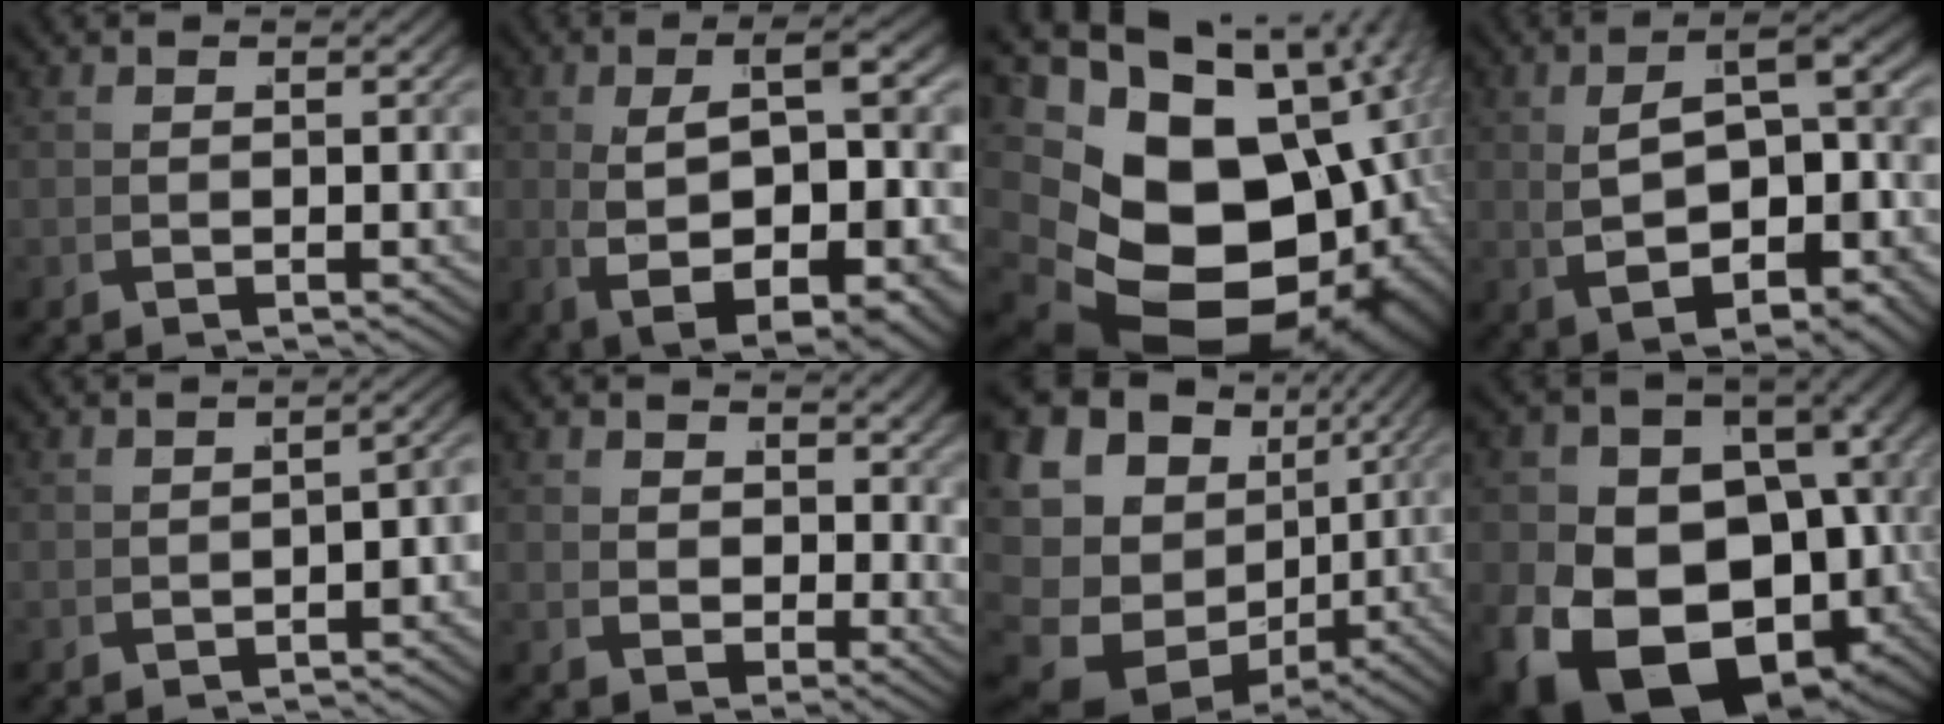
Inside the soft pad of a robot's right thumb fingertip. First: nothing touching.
{"total": 13.0, "force": [-1.7, 7.2, 10.7], "torque": [-0.220, -0.047, 0.011]}
{"total": 22.7, "force": [-3.0, 15.2, 16.5], "torque": [-0.305, -0.079, -0.011]}
{"total": 10.0, "force": [-0.3, 5.2, 8.5], "torque": [-0.135, -0.012, 0.018]}
{"total": 2.5, "force": [-1.1, 1.2, 1.9], "torque": [-0.025, -0.006, -0.010]}
{"total": 4.3, "force": [2.7, 2.5, 2.3], "torque": [-0.025, -0.018, 0.056]}
{"total": 15.2, "force": [-1.7, 11.9, 9.4], "torque": [-0.195, -0.048, -0.009]}
{"total": 24.0, "force": [-4.2, 16.9, 16.5], "torque": [-0.296, -0.090, -0.033]}